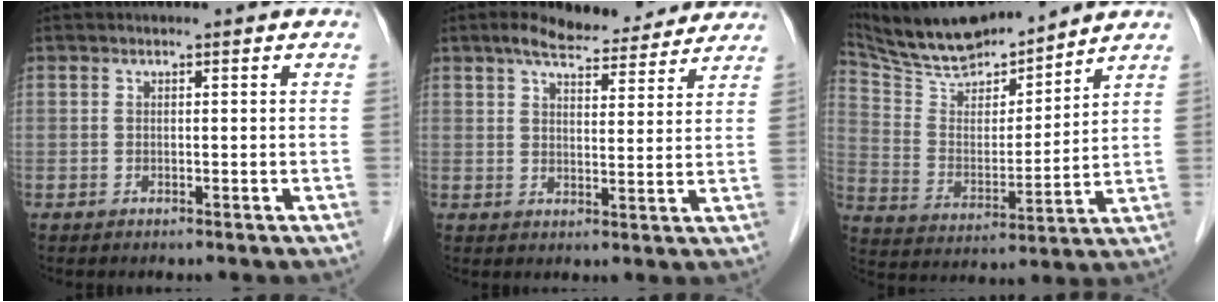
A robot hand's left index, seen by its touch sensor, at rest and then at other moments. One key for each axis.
{"total": 11.4, "fx": 9.9, "fy": 2.8, "fz": 4.7, "tx": -0.065, "ty": 0.021, "tz": 0.133}
{"total": 15.9, "fx": 14.7, "fy": 2.6, "fz": 5.6, "tx": -0.106, "ty": 0.008, "tz": 0.267}